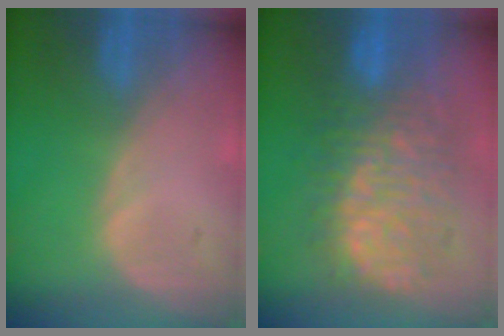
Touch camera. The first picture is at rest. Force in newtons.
{"total": 11.6, "press": 11.5, "slide": 1.4}